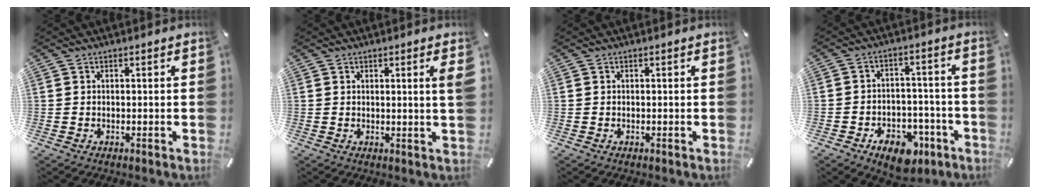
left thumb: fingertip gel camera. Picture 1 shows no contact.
{"total": 2.9, "force": [0.9, 0.0, 2.7], "torque": [-0.045, -0.006, 0.012]}
{"total": 0.0}
{"total": 9.9, "force": [-5.8, 6.4, 4.9], "torque": [-0.052, 0.045, -0.093]}